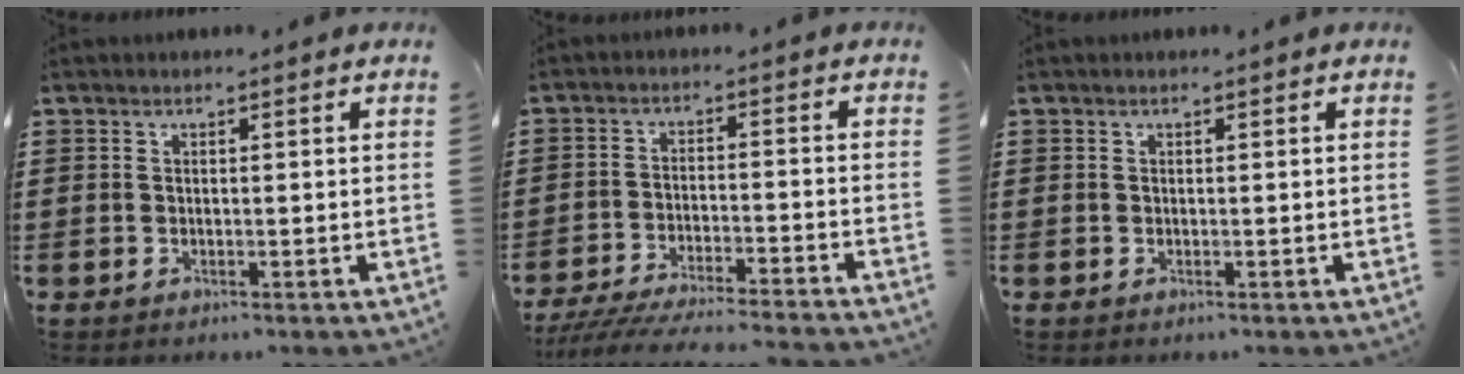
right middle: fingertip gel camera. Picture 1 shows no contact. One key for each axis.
{"total": 5.7, "fx": -5.5, "fy": 0.1, "fz": 1.7, "tx": -0.038, "ty": -0.008, "tz": -0.108}
{"total": 0.0}